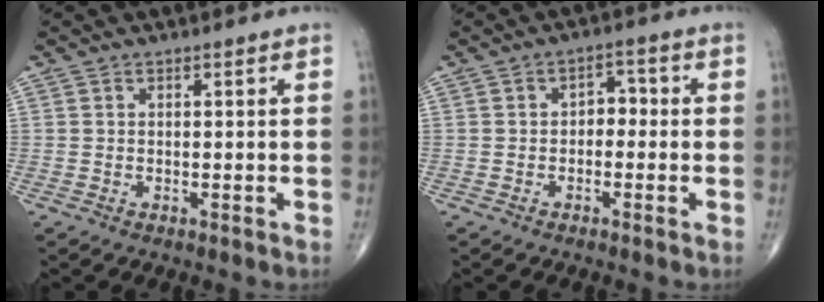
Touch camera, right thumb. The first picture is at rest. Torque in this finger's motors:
{"motor_torque": [0.00, 0.21, 0.45, -0.04, -0.02]}